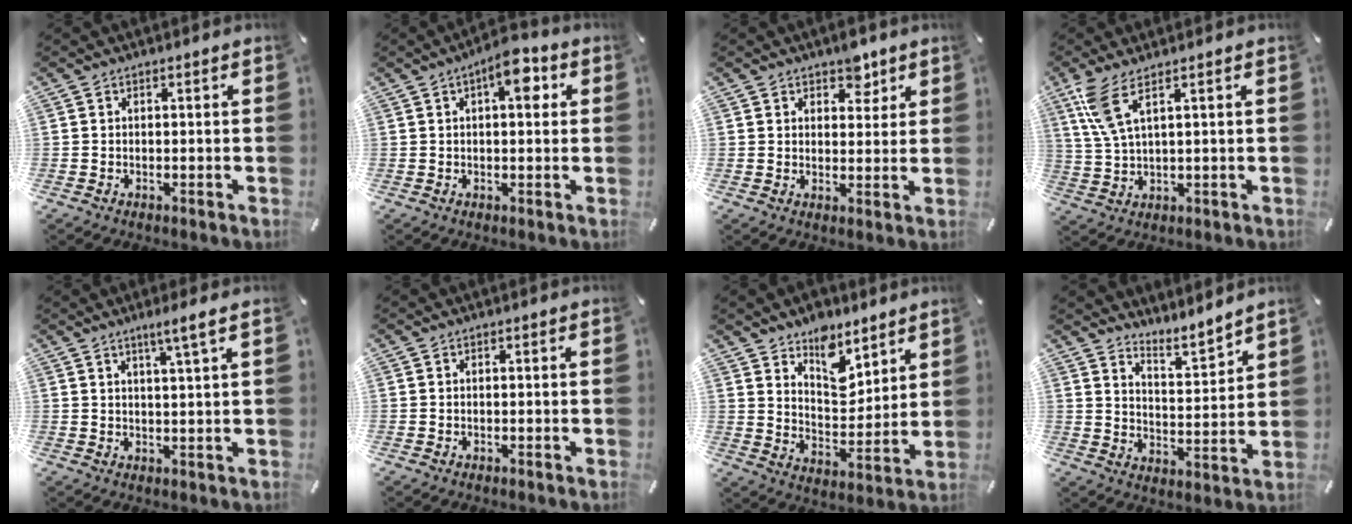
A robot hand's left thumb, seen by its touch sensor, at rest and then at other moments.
{"total": 7.7, "force": [2.7, 3.0, 6.5], "torque": [-0.092, -0.006, 0.037]}
{"total": 5.3, "force": [3.7, 3.4, 1.6], "torque": [0.004, -0.020, 0.060]}
{"total": 7.6, "force": [3.6, 1.9, 6.4], "torque": [-0.139, -0.004, 0.065]}
{"total": 4.9, "force": [2.9, -0.1, 3.9], "torque": [-0.072, -0.009, 0.047]}
{"total": 0.0}
{"total": 10.2, "force": [8.1, 5.6, 2.8], "torque": [-0.028, -0.071, 0.146]}
{"total": 6.1, "force": [5.7, 2.0, 0.5], "torque": [-0.010, -0.066, 0.099]}